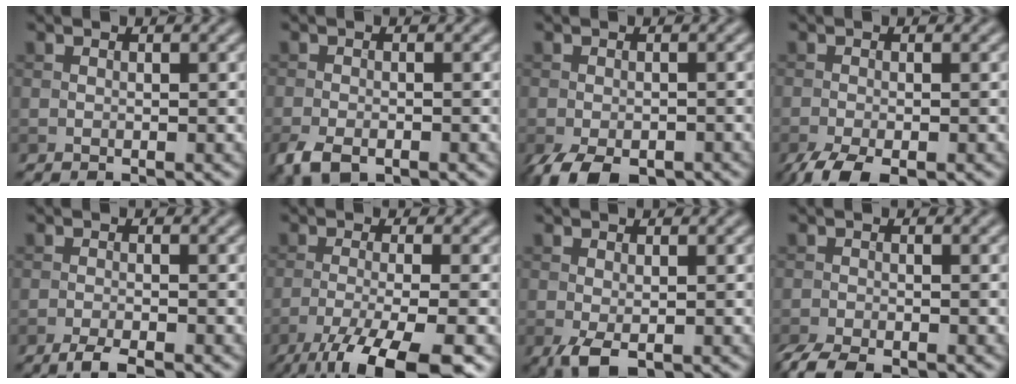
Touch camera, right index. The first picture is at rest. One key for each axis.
{"total": 3.2, "fx": -2.0, "fy": 1.6, "fz": 2.0, "tx": -0.039, "ty": -0.007, "tz": -0.040}
{"total": 4.9, "fx": -3.4, "fy": 2.1, "fz": 2.9, "tx": -0.047, "ty": -0.012, "tz": -0.054}
{"total": 3.8, "fx": -2.7, "fy": 1.0, "fz": 2.5, "tx": -0.047, "ty": -0.009, "tz": -0.052}
{"total": 2.3, "fx": -1.8, "fy": 0.4, "fz": 1.5, "tx": -0.031, "ty": -0.002, "tz": -0.038}
{"total": 8.9, "fx": -5.4, "fy": 2.2, "fz": 6.8, "tx": -0.105, "ty": -0.009, "tz": -0.103}
{"total": 2.3, "fx": -0.8, "fy": 0.9, "fz": 1.9, "tx": -0.043, "ty": -0.007, "tz": -0.016}
{"total": 3.6, "fx": -2.9, "fy": 0.9, "fz": 1.8, "tx": -0.033, "ty": -0.012, "tz": -0.061}